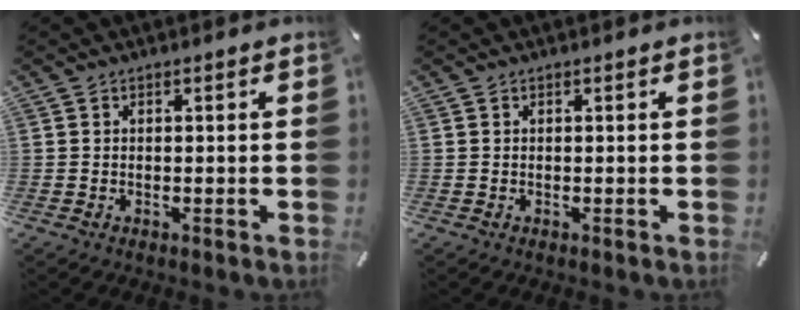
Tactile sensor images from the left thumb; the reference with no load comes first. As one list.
[{"total": 0.0}]